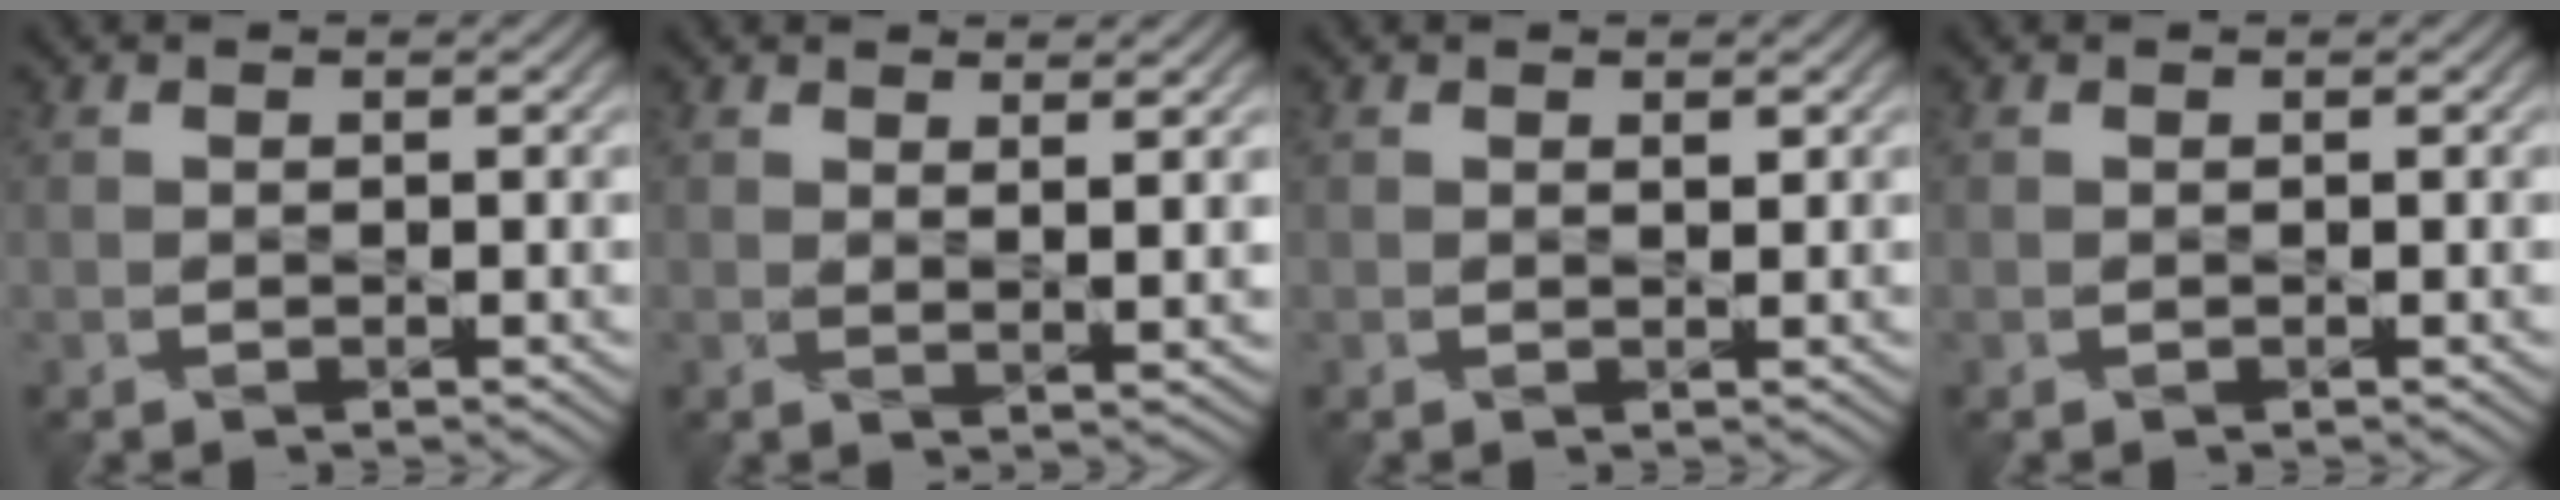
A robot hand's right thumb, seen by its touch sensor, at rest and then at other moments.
{"total": 2.6, "force": [2.2, 0.1, 1.4], "torque": [-0.027, -0.001, 0.047]}
{"total": 1.0, "force": [0.9, 0.3, 0.4], "torque": [-0.005, 0.003, 0.019]}
{"total": 0.0}